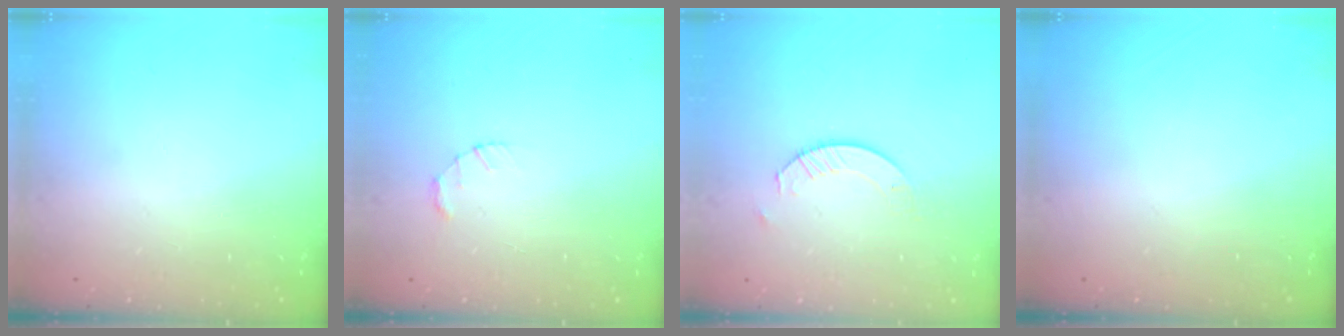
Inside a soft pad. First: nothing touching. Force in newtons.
{"total": 1.5, "press": 1.5, "slide": 0.3}
{"total": 4.1, "press": 4.1, "slide": 0.4}
{"total": 0.0}